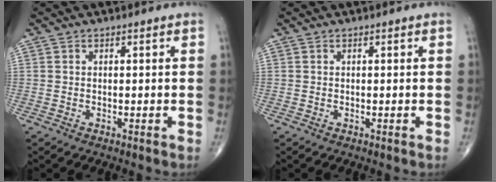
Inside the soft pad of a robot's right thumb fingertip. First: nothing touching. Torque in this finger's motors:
{"motor_torque": [0.00, 0.00, 0.01, -0.01, 0.00]}